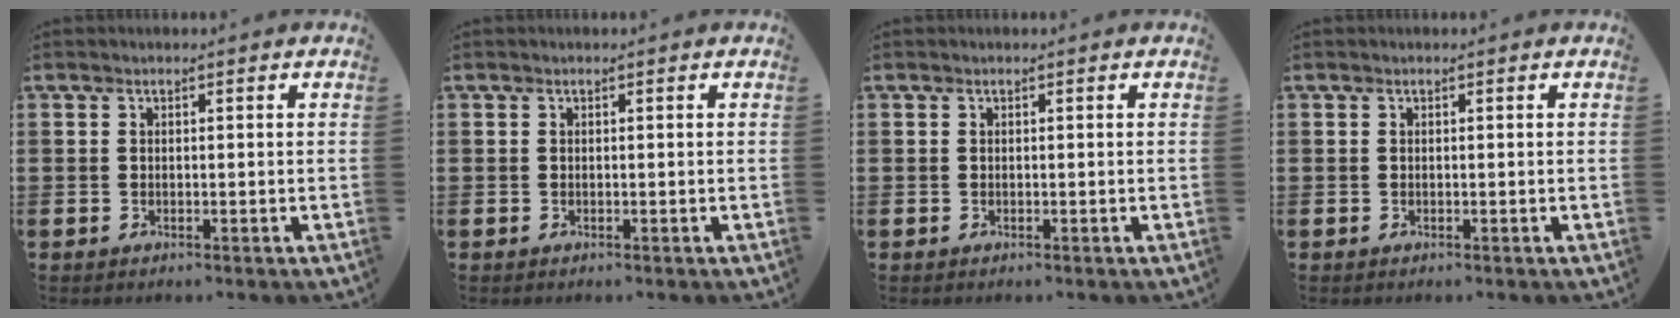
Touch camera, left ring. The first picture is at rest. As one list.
[{"total": 0.0}, {"total": 0.0}, {"total": 0.0}]